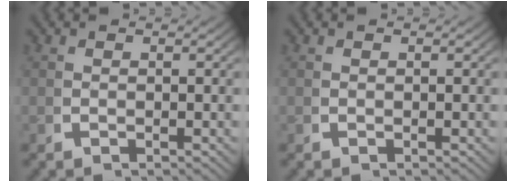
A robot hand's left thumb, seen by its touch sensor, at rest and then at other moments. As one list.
[{"total": 0.0}]